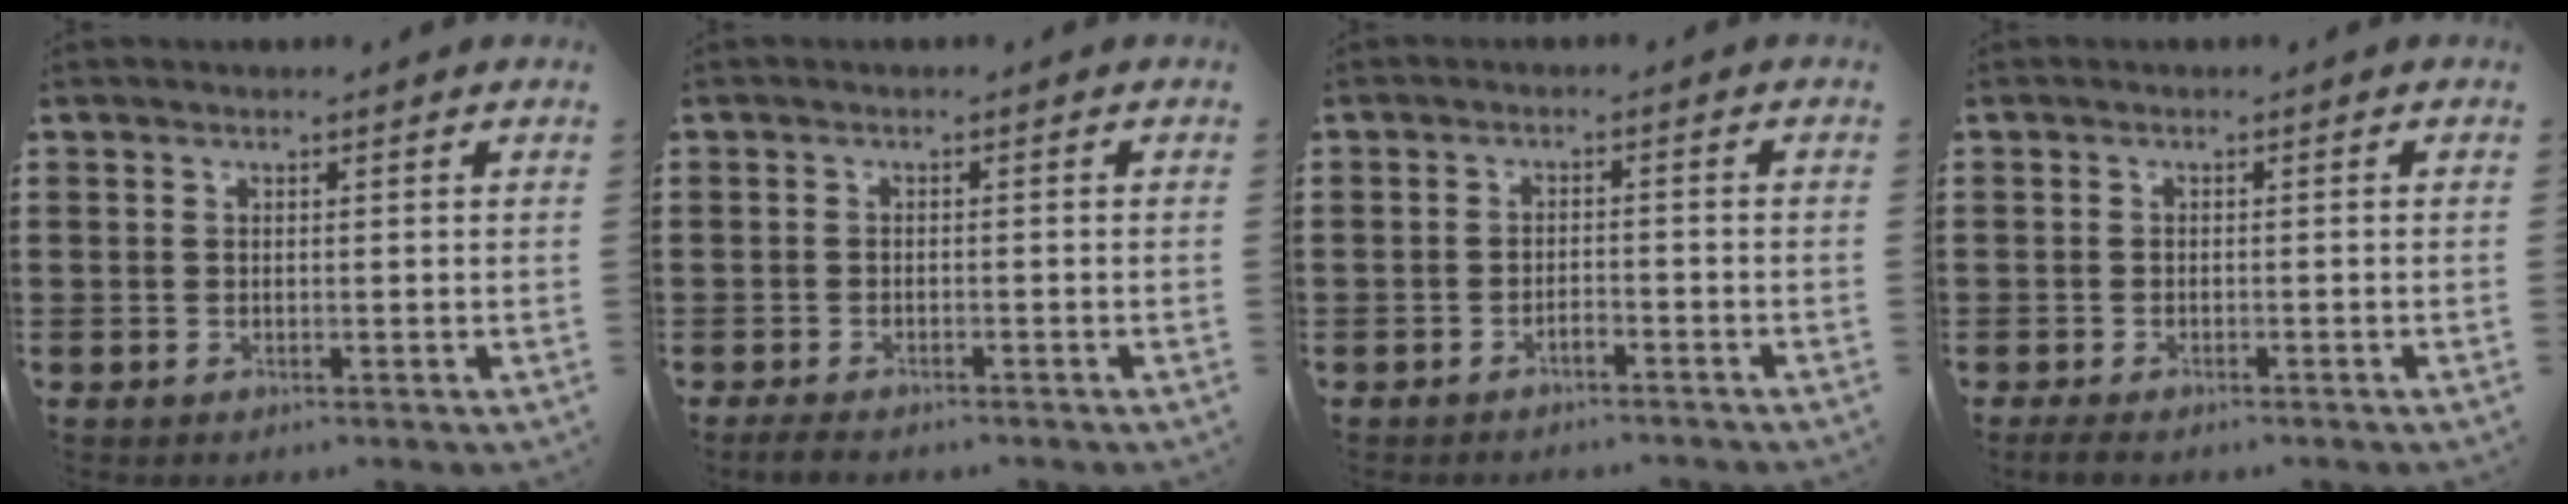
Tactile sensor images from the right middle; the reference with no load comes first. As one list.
[{"total": 1.4, "force": [-1.3, 0.2, 0.4], "torque": [-0.018, -0.003, -0.028]}, {"total": 1.8, "force": [-1.6, 0.3, 0.5], "torque": [-0.016, 0.001, -0.033]}, {"total": 1.1, "force": [-1.0, 0.2, 0.5], "torque": [-0.012, -0.003, -0.018]}]